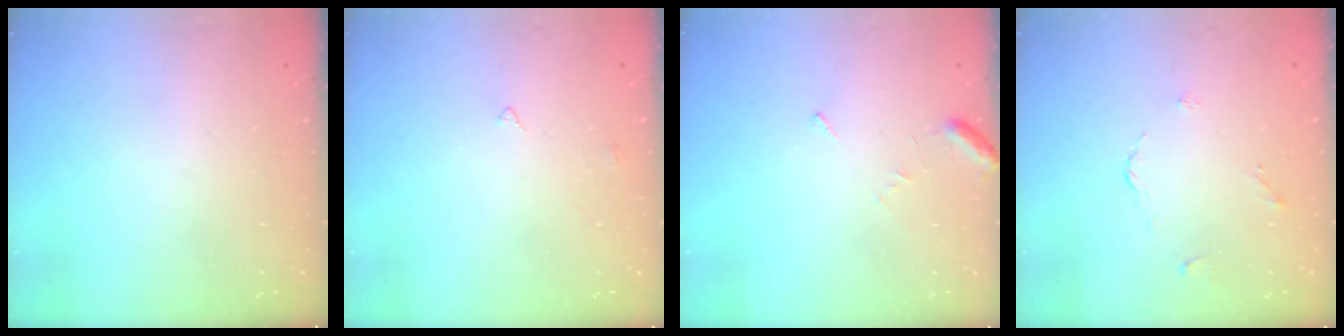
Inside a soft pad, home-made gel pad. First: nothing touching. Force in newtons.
{"total": 2.5, "press": 2.5, "slide": 0.3}
{"total": 5.1, "press": 5.1, "slide": 0.5}
{"total": 3.3, "press": 3.3, "slide": 0.6}